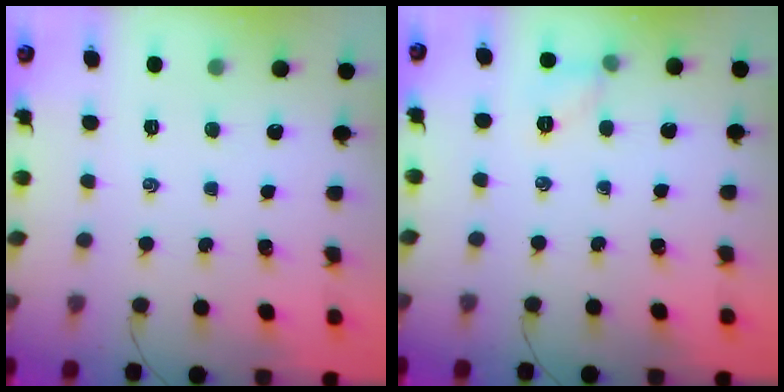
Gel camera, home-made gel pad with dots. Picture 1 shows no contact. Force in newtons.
{"total": 5.4, "press": 5.3, "slide": 1.1}